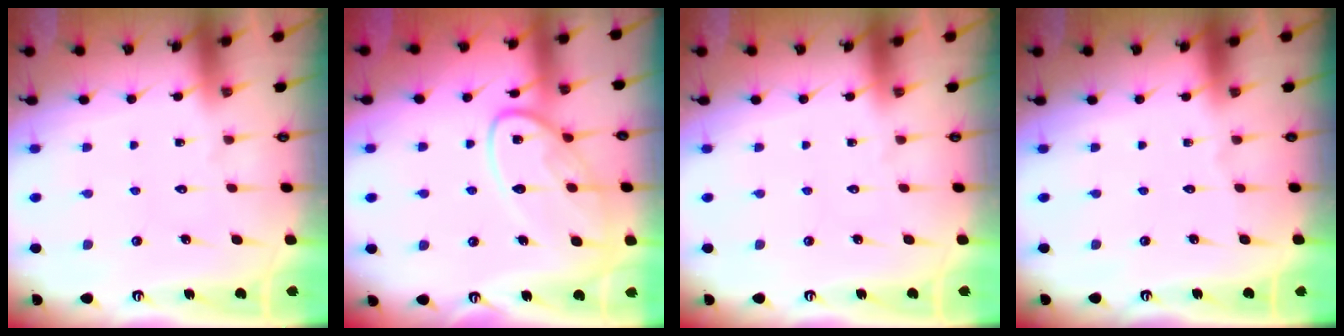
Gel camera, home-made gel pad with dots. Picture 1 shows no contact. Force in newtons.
{"total": 13.9, "press": 13.8, "slide": 1.4}
{"total": 0.0}
{"total": 0.0}